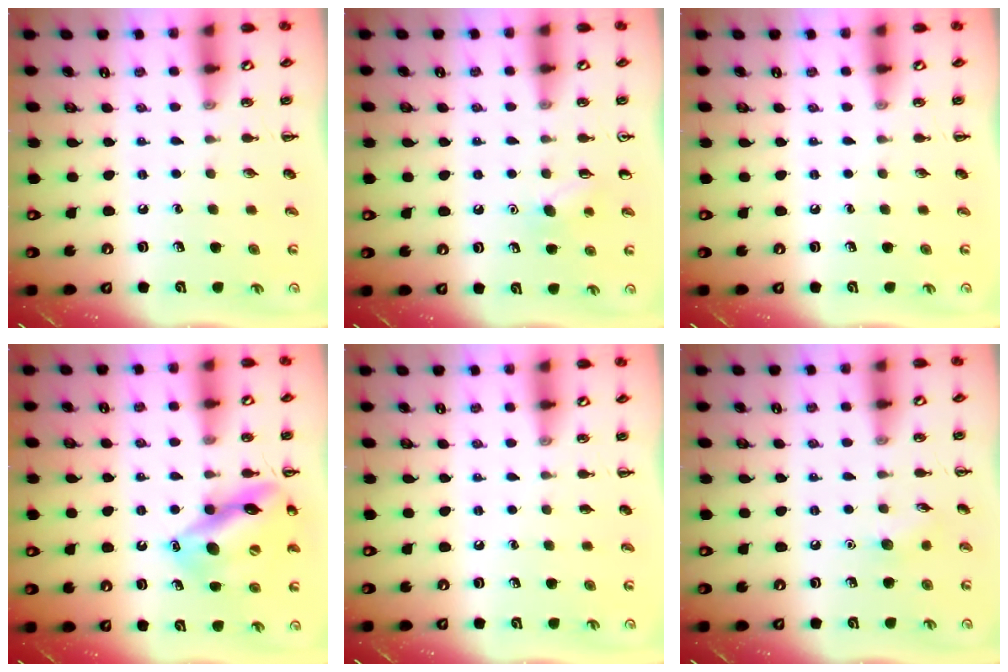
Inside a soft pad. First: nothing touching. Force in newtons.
{"total": 5.8, "press": 5.6, "slide": 1.5}
{"total": 0.0}
{"total": 15.8, "press": 15.7, "slide": 2.1}
{"total": 0.0}
{"total": 5.2, "press": 5.1, "slide": 1.3}